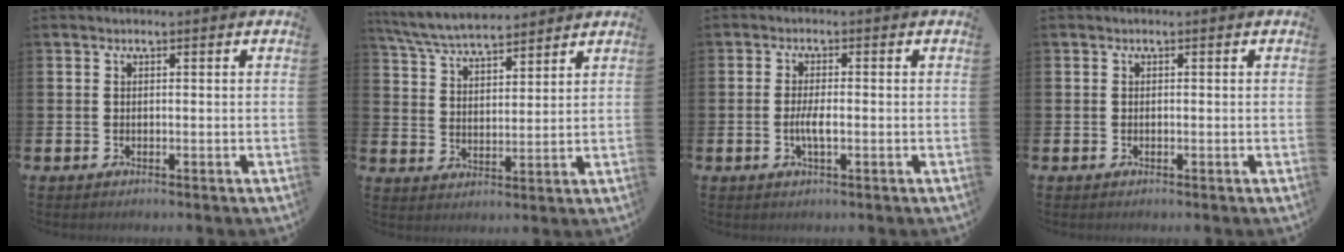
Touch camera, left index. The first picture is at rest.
{"total": 6.6, "force": [6.3, 1.2, 1.6], "torque": [-0.060, -0.025, 0.115]}
{"total": 2.6, "force": [-0.6, 0.7, 2.4], "torque": [-0.036, -0.002, -0.012]}
{"total": 0.0}